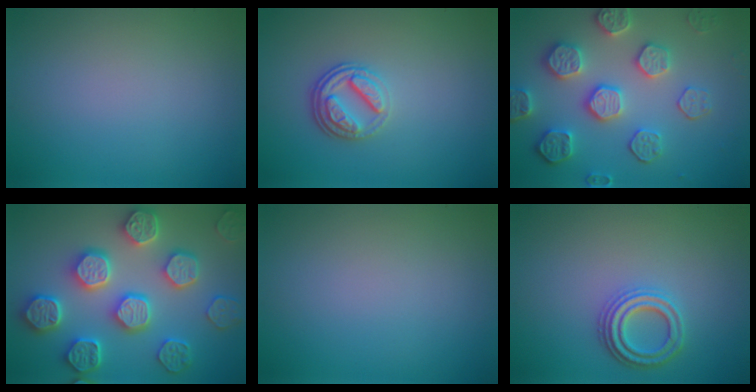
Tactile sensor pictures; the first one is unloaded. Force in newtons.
{"total": 3.0, "press": 2.3, "slide": 1.9}
{"total": 5.6, "press": 5.1, "slide": 2.2}
{"total": 7.2, "press": 6.5, "slide": 3.1}
{"total": 0.0}
{"total": 3.0, "press": 2.7, "slide": 1.1}